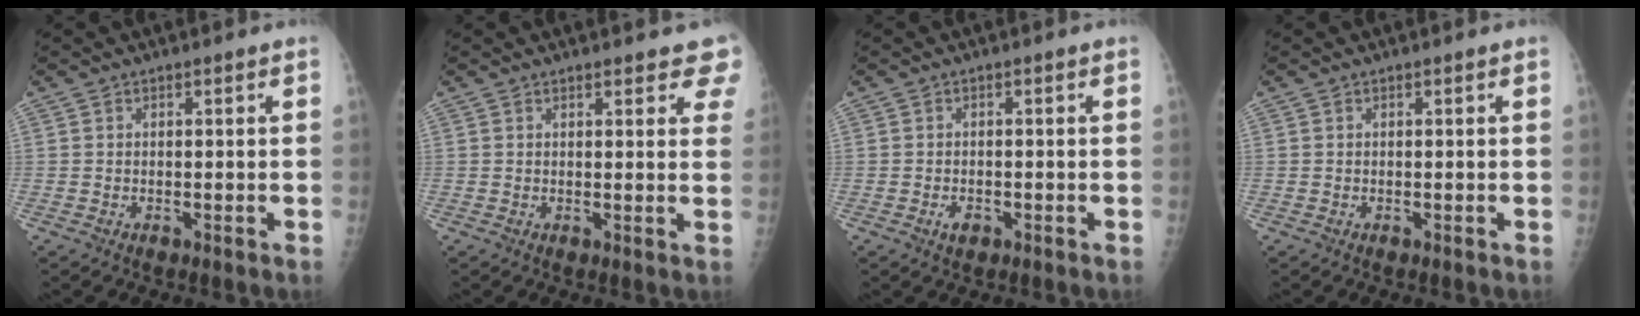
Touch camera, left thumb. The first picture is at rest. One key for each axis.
{"total": 5.3, "fx": 4.3, "fy": 1.9, "fz": 2.6, "tx": 0.004, "ty": -0.013, "tz": 0.038}
{"total": 2.1, "fx": -1.0, "fy": 1.4, "fz": 1.2, "tx": -0.017, "ty": 0.002, "tz": -0.014}
{"total": 0.0}